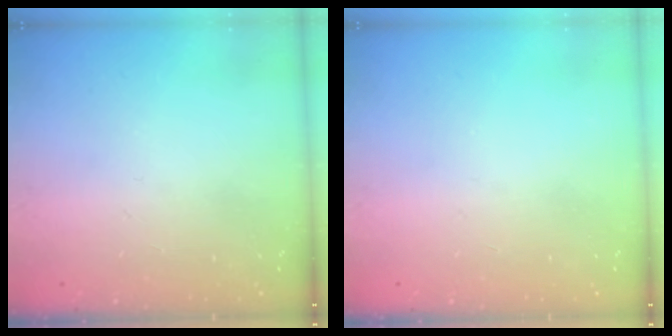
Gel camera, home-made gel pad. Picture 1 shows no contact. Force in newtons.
{"total": 0.0}